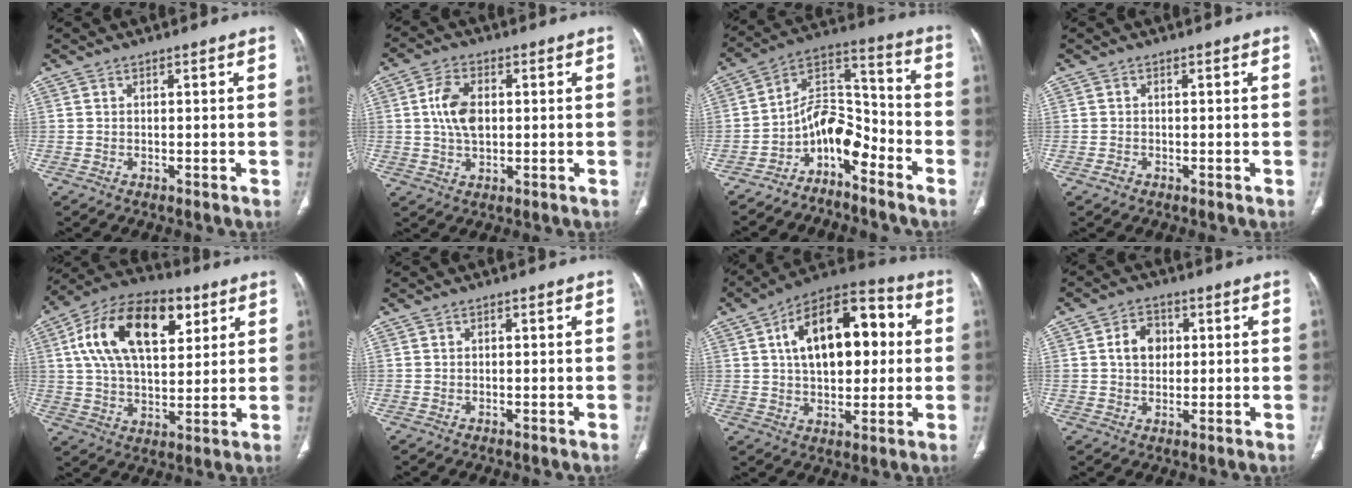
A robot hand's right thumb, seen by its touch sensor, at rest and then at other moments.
{"total": 7.4, "force": [0.9, 4.5, 5.8], "torque": [-0.110, 0.003, 0.016]}
{"total": 10.2, "force": [-6.2, 5.3, 6.1], "torque": [-0.078, 0.095, -0.120]}
{"total": 0.9, "force": [-0.5, 0.7, 0.3], "torque": [-0.006, 0.002, -0.012]}
{"total": 21.7, "force": [7.6, 11.9, 16.5], "torque": [-0.270, 0.002, 0.126]}
{"total": 0.0}
{"total": 20.3, "force": [3.9, 11.3, 16.4], "torque": [-0.222, 0.025, 0.055]}
{"total": 6.0, "force": [1.2, 4.6, 3.7], "torque": [-0.044, 0.004, 0.018]}